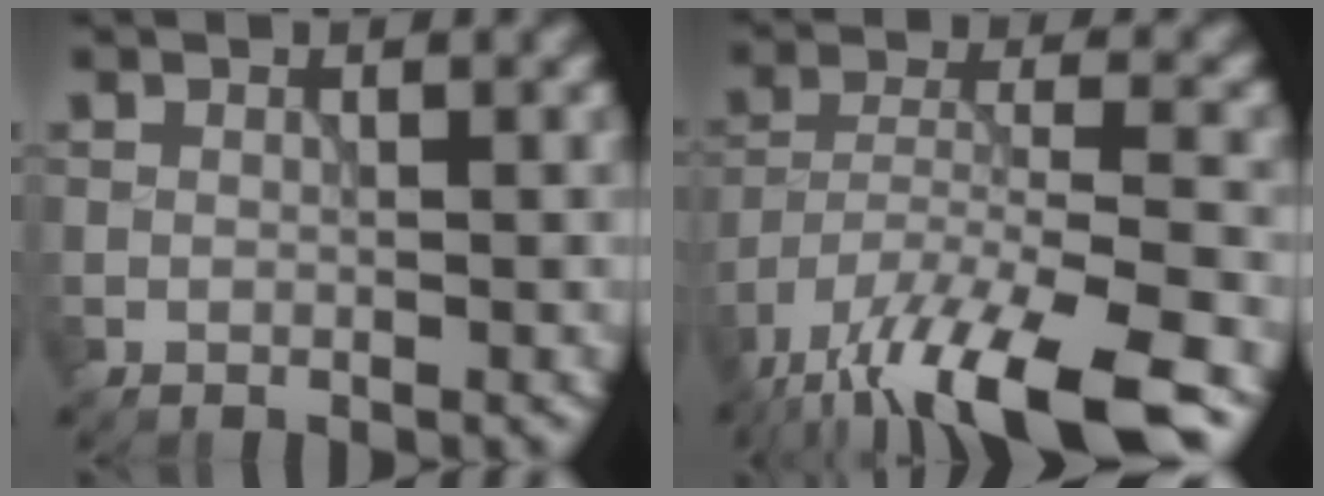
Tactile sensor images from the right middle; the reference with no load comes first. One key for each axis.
{"total": 14.0, "fx": -10.3, "fy": 3.8, "fz": 8.7, "tx": -0.175, "ty": -0.030, "tz": -0.167}